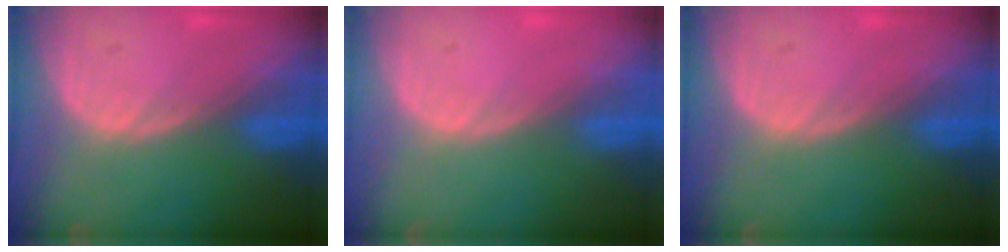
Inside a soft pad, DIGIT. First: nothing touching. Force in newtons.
{"total": 0.0}
{"total": 0.0}